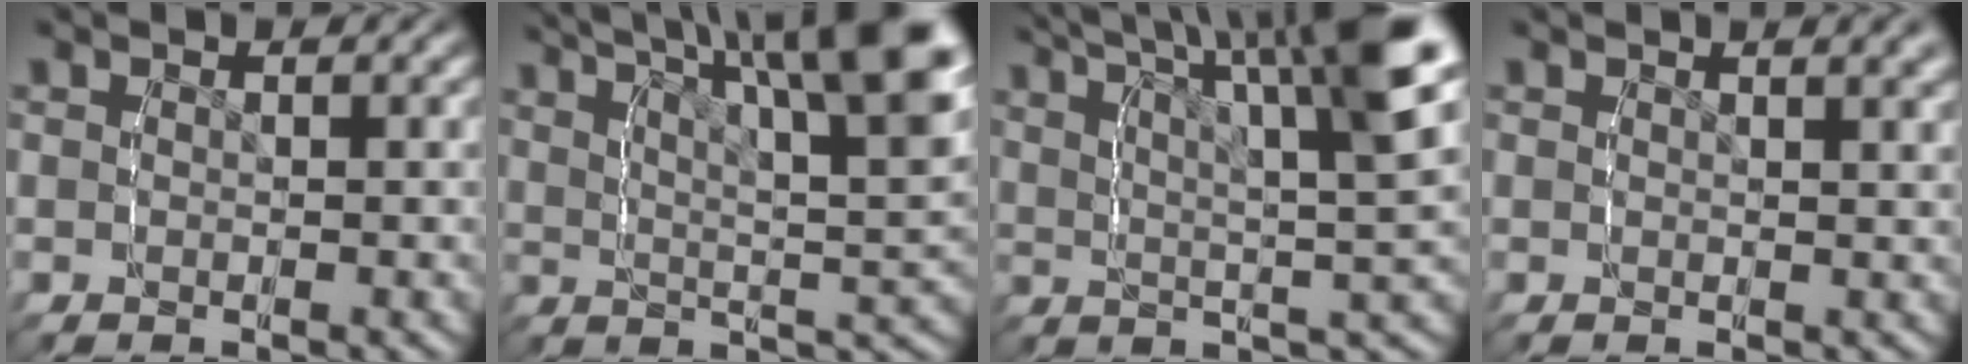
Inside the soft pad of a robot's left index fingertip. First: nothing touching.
{"total": 10.2, "force": [4.3, 3.6, 8.6], "torque": [-0.096, 0.003, 0.059]}
{"total": 7.4, "force": [3.2, 2.3, 6.2], "torque": [-0.081, -0.002, 0.041]}
{"total": 3.1, "force": [2.0, 1.0, 2.2], "torque": [-0.025, 0.008, 0.026]}